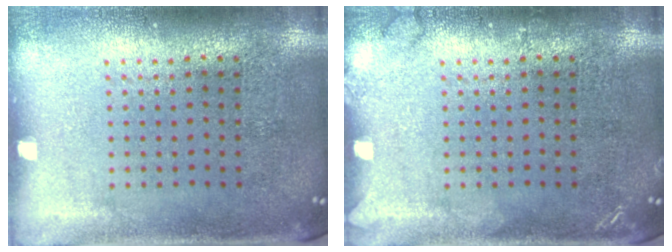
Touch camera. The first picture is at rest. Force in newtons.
{"total": 1.2, "press": 1.1, "slide": 0.2}